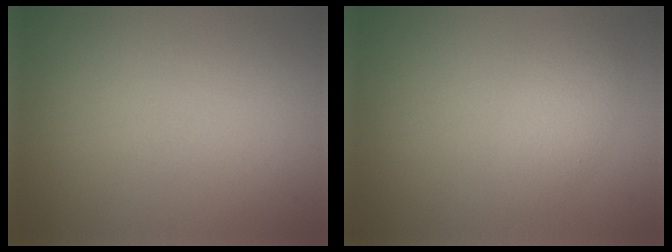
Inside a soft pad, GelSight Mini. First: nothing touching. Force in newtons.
{"total": 2.2, "press": 2.2, "slide": 0.1}